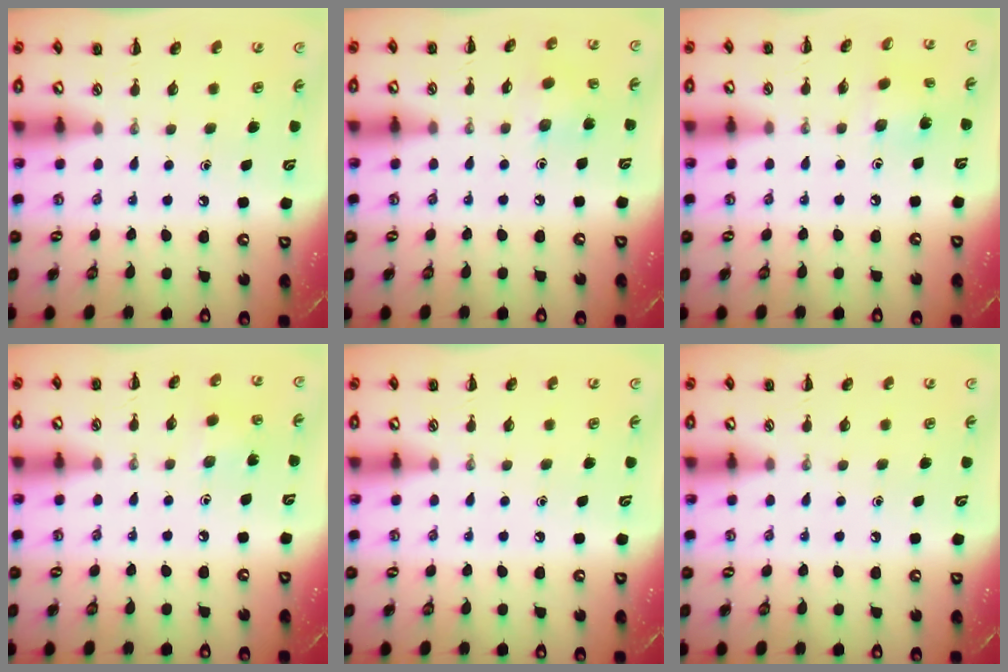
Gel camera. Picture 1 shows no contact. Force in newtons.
{"total": 4.9, "press": 4.9, "slide": 0.8}
{"total": 1.9, "press": 1.8, "slide": 0.7}
{"total": 2.7, "press": 2.6, "slide": 0.8}
{"total": 0.0}
{"total": 0.0}